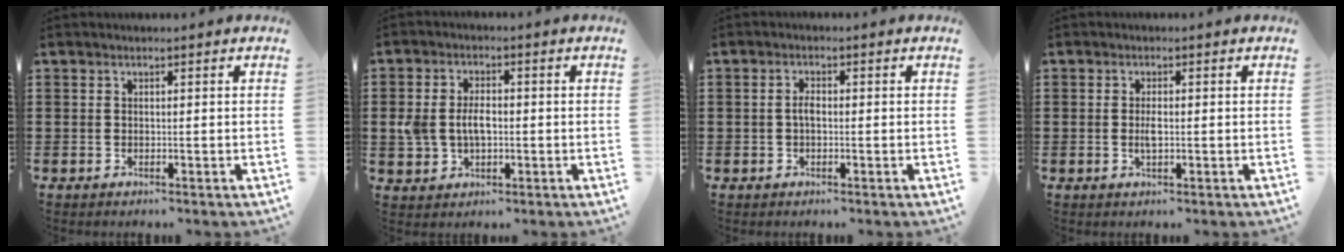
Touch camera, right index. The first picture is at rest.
{"total": 5.1, "force": [-0.2, 3.4, 3.8], "torque": [-0.082, 0.001, -0.010]}
{"total": 2.0, "force": [-0.2, 0.8, 1.8], "torque": [-0.035, 0.001, -0.005]}
{"total": 2.2, "force": [-0.2, 0.7, 2.1], "torque": [-0.046, -0.004, -0.006]}